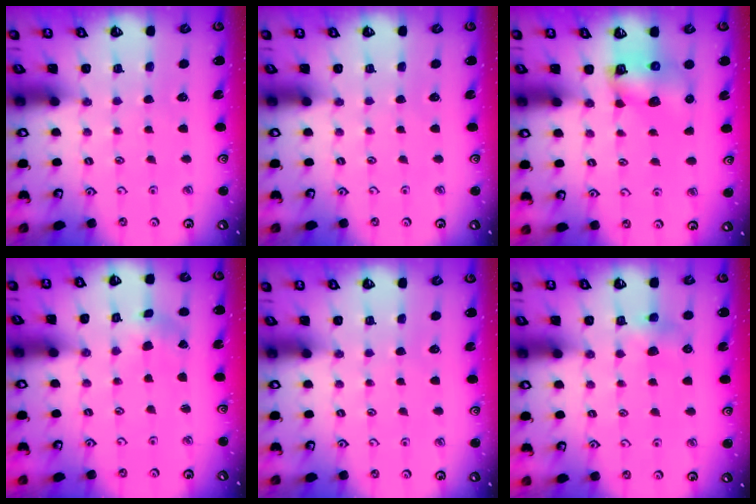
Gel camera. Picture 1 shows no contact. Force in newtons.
{"total": 0.0}
{"total": 7.7, "press": 7.7, "slide": 0.8}
{"total": 0.0}
{"total": 0.0}
{"total": 5.3, "press": 5.3, "slide": 0.6}